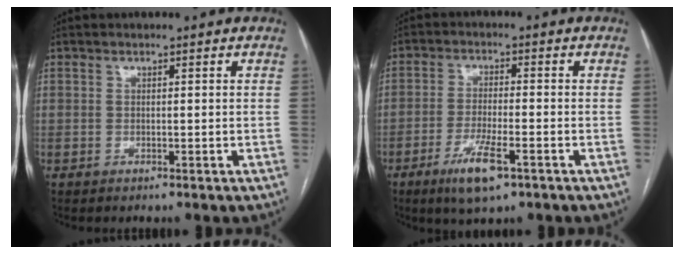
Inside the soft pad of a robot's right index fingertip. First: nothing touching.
{"total": 7.1, "force": [-4.0, 1.3, 5.8], "torque": [-0.112, -0.012, -0.066]}